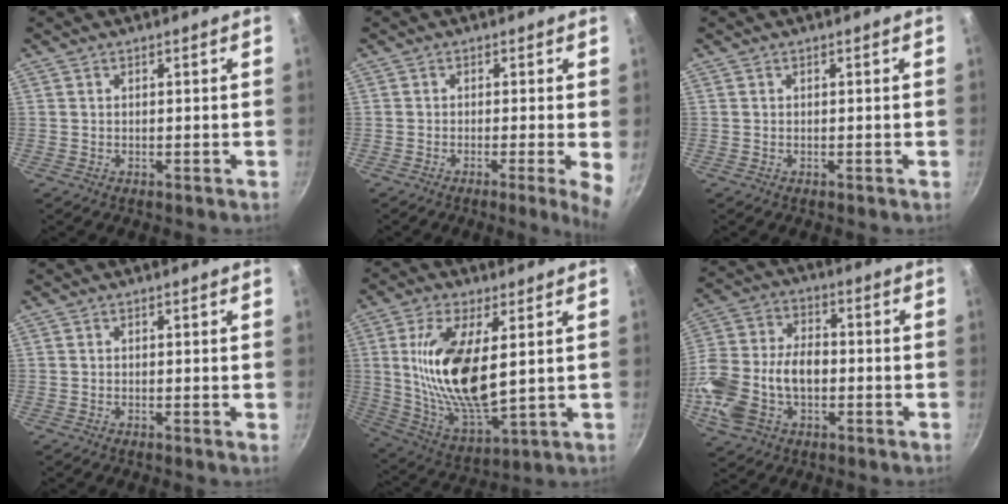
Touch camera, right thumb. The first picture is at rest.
{"total": 4.5, "force": [-1.1, 0.1, 4.4], "torque": [-0.061, -0.004, -0.021]}
{"total": 0.0}
{"total": 0.0}
{"total": 18.5, "force": [3.3, 7.8, 16.4], "torque": [-0.310, -0.022, 0.069]}
{"total": 16.7, "force": [-3.3, 11.0, 12.0], "torque": [-0.232, 0.037, -0.064]}